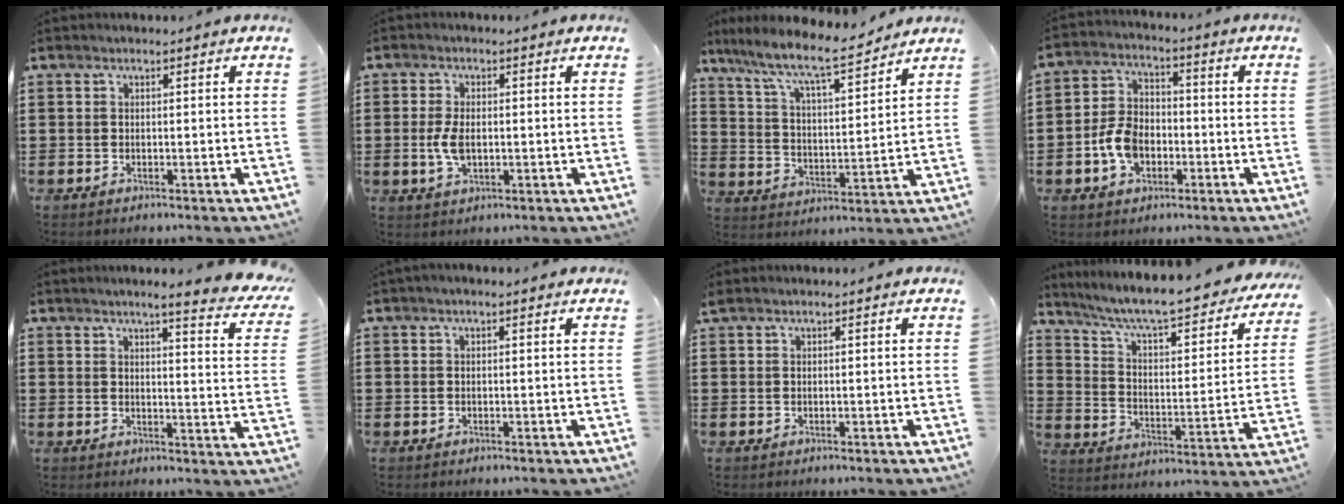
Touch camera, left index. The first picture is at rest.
{"total": 4.4, "force": [-0.2, 2.2, 3.7], "torque": [-0.092, -0.002, -0.011]}
{"total": 7.7, "force": [6.5, 0.6, 4.0], "torque": [-0.103, -0.039, 0.106]}
{"total": 7.4, "force": [-2.4, 5.1, 4.8], "torque": [-0.121, 0.007, -0.052]}
{"total": 4.8, "force": [3.8, -0.8, 2.7], "torque": [-0.059, -0.026, 0.060]}
{"total": 0.7, "force": [0.3, 0.1, 0.6], "torque": [-0.012, 0.003, 0.004]}
{"total": 0.5, "force": [0.4, 0.2, 0.3], "torque": [-0.007, 0.002, 0.007]}
{"total": 7.8, "force": [6.6, 0.5, 4.1], "torque": [-0.105, -0.049, 0.108]}